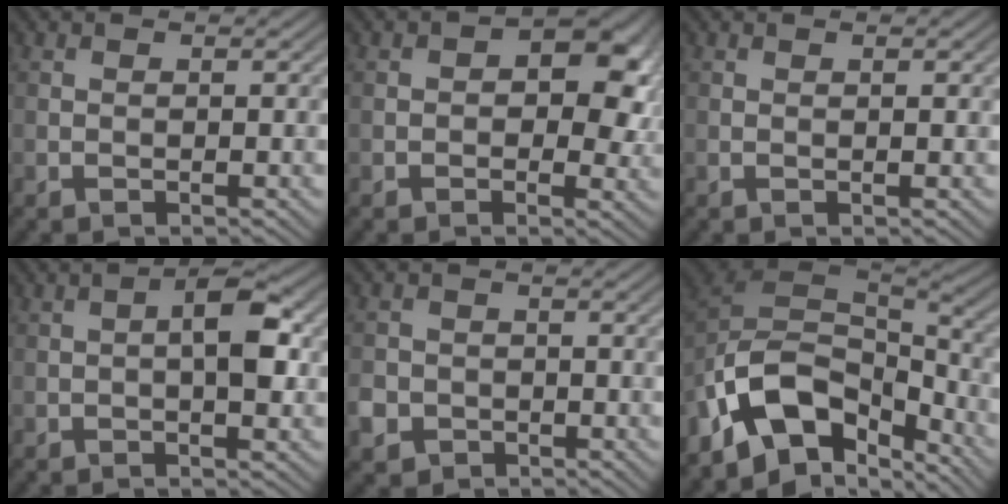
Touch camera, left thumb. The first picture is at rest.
{"total": 7.5, "force": [1.2, 4.6, 5.8], "torque": [-0.064, 0.003, 0.011]}
{"total": 0.7, "force": [0.3, 0.0, 0.6], "torque": [-0.012, 0.001, 0.005]}
{"total": 4.2, "force": [-0.2, 1.3, 4.0], "torque": [-0.064, 0.013, -0.011]}
{"total": 3.3, "force": [-1.7, 2.6, 1.0], "torque": [-0.029, -0.008, -0.038]}
{"total": 15.1, "force": [-7.7, 8.4, 9.9], "torque": [-0.233, -0.011, -0.138]}